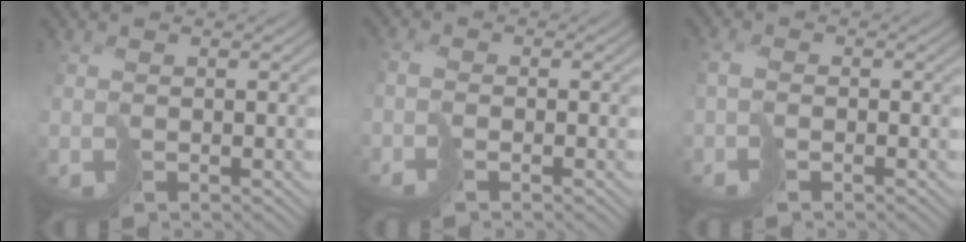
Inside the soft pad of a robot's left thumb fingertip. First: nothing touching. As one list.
[{"total": 1.7, "force": [-1.4, 0.6, 0.6], "torque": [0.000, 0.010, -0.032]}, {"total": 2.0, "force": [-0.9, 1.2, 1.4], "torque": [-0.025, 0.010, -0.021]}]